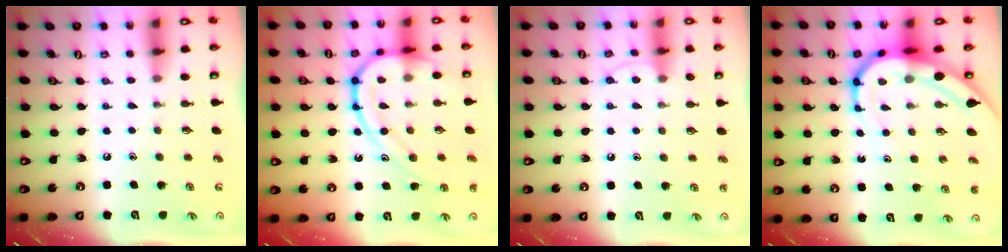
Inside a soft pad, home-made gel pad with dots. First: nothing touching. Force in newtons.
{"total": 16.5, "press": 16.5, "slide": 0.8}
{"total": 6.3, "press": 6.3, "slide": 0.6}
{"total": 11.0, "press": 10.9, "slide": 1.1}